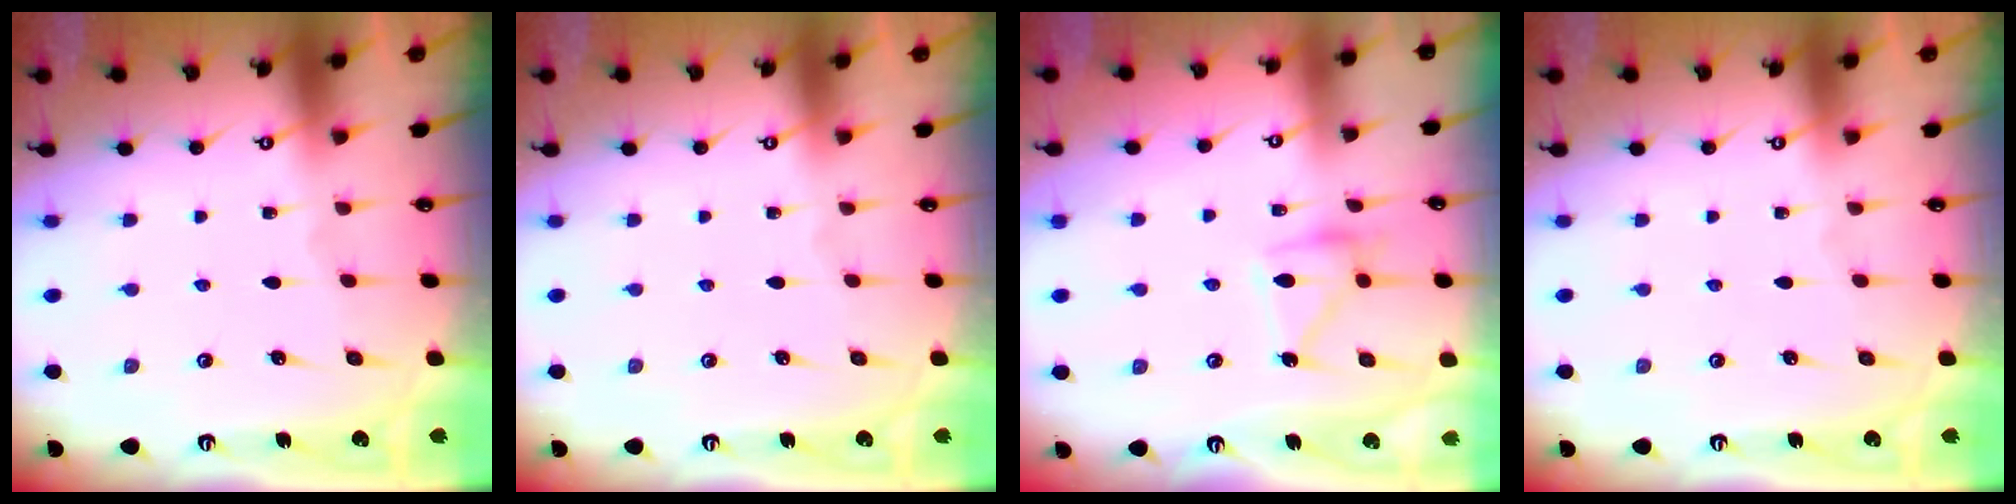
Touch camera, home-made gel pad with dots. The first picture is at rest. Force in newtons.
{"total": 0.0}
{"total": 13.5, "press": 13.5, "slide": 0.8}
{"total": 0.0}